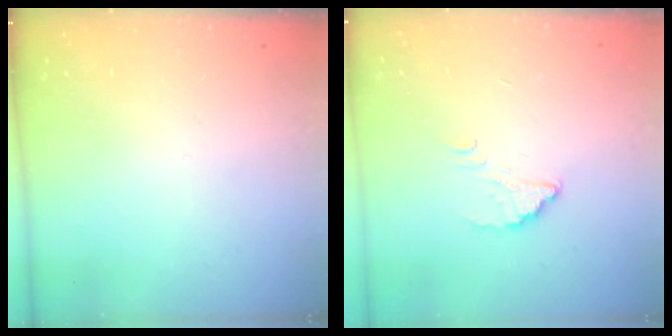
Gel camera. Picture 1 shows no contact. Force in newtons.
{"total": 2.2, "press": 2.2, "slide": 0.1}